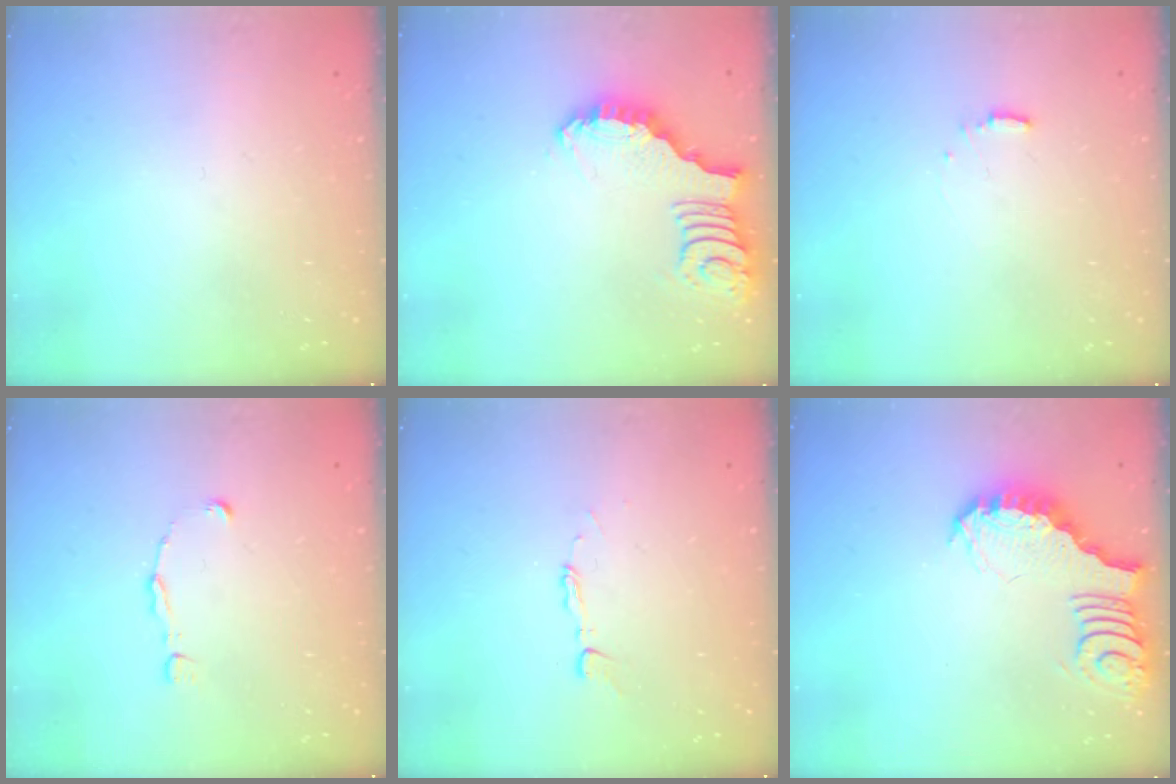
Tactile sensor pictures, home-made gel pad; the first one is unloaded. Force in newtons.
{"total": 2.6, "press": 2.6, "slide": 0.4}
{"total": 6.0, "press": 6.0, "slide": 0.6}
{"total": 1.2, "press": 1.2, "slide": 0.1}
{"total": 2.9, "press": 2.9, "slide": 0.2}
{"total": 3.9, "press": 3.9, "slide": 0.6}